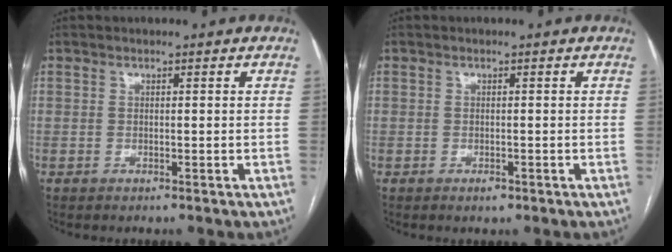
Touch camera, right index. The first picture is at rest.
{"total": 1.0, "force": [-0.7, 0.5, 0.6], "torque": [-0.008, 0.000, -0.006]}